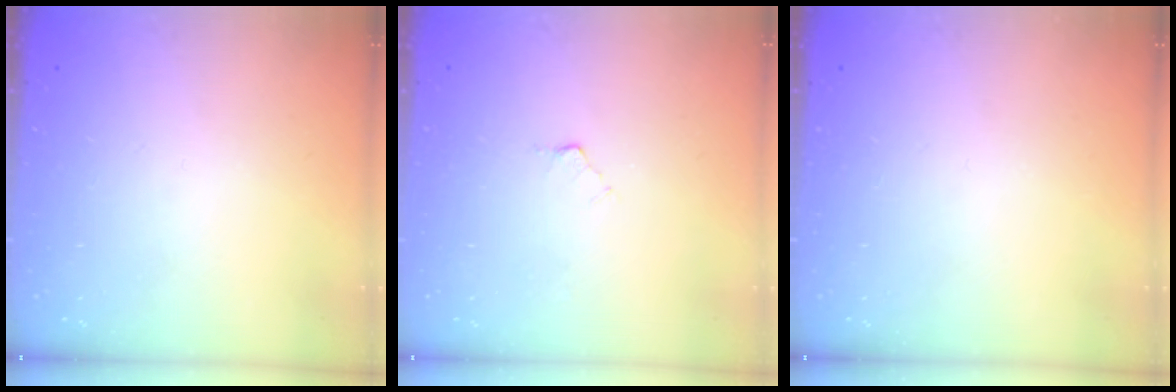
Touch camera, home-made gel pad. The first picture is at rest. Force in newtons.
{"total": 2.9, "press": 2.9, "slide": 0.5}
{"total": 0.0}